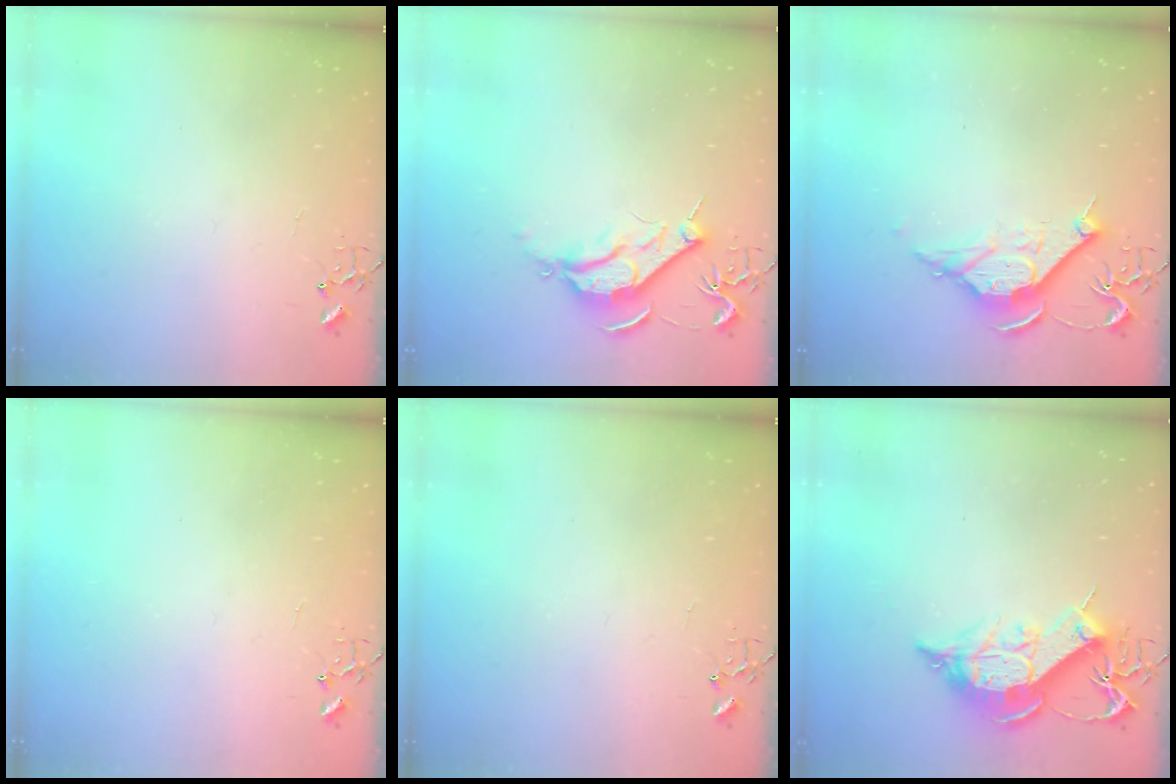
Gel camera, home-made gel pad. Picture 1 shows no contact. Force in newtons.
{"total": 9.1, "press": 9.0, "slide": 0.8}
{"total": 10.7, "press": 10.7, "slide": 0.7}
{"total": 0.0}
{"total": 0.0}
{"total": 14.4, "press": 14.4, "slide": 1.2}